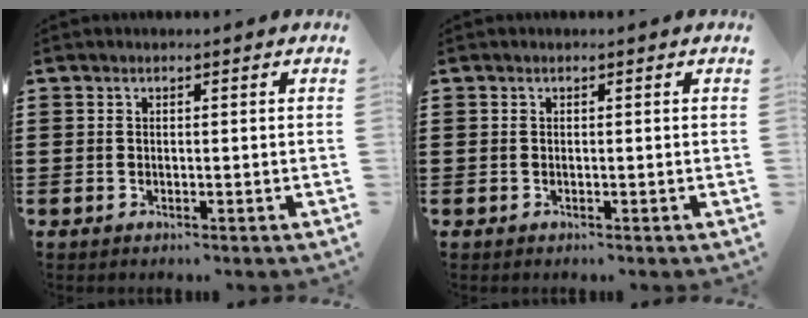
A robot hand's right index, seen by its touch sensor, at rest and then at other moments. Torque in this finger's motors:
{"motor_torque": [0.98, 1.16, 0.00, 0.00]}